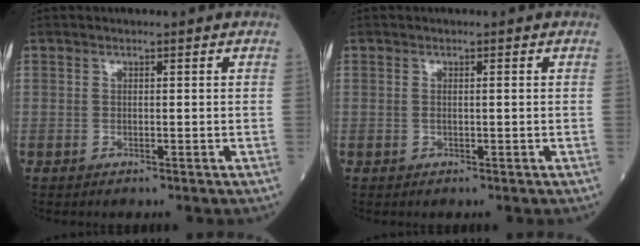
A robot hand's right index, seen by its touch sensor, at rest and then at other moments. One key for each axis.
{"total": 0.9, "fx": 0.1, "fy": 0.2, "fz": 0.9, "tx": -0.024, "ty": 0.005, "tz": 0.005}